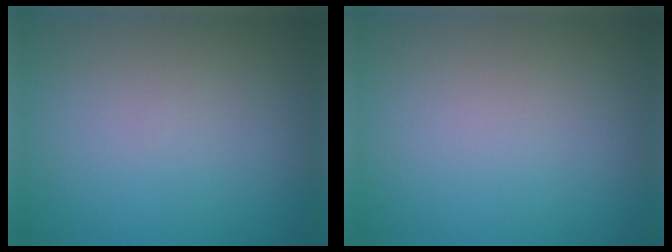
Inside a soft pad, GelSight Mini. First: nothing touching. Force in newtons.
{"total": 0.0}